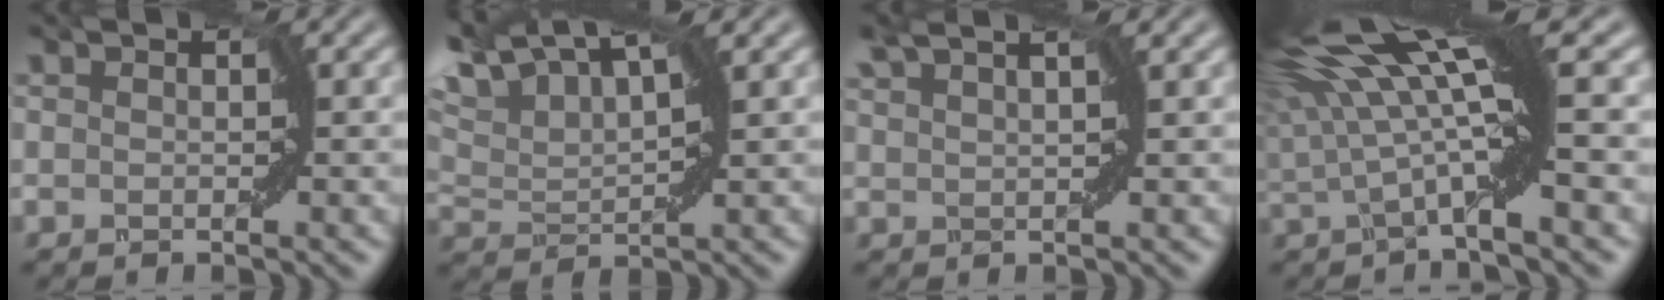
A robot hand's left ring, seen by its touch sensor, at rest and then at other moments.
{"total": 7.8, "force": [6.8, 1.5, 3.4], "torque": [-0.096, 0.029, 0.116]}
{"total": 2.3, "force": [1.8, -0.2, 1.4], "torque": [-0.029, 0.008, 0.030]}
{"total": 8.5, "force": [2.7, 1.2, 8.0], "torque": [-0.151, 0.004, 0.044]}